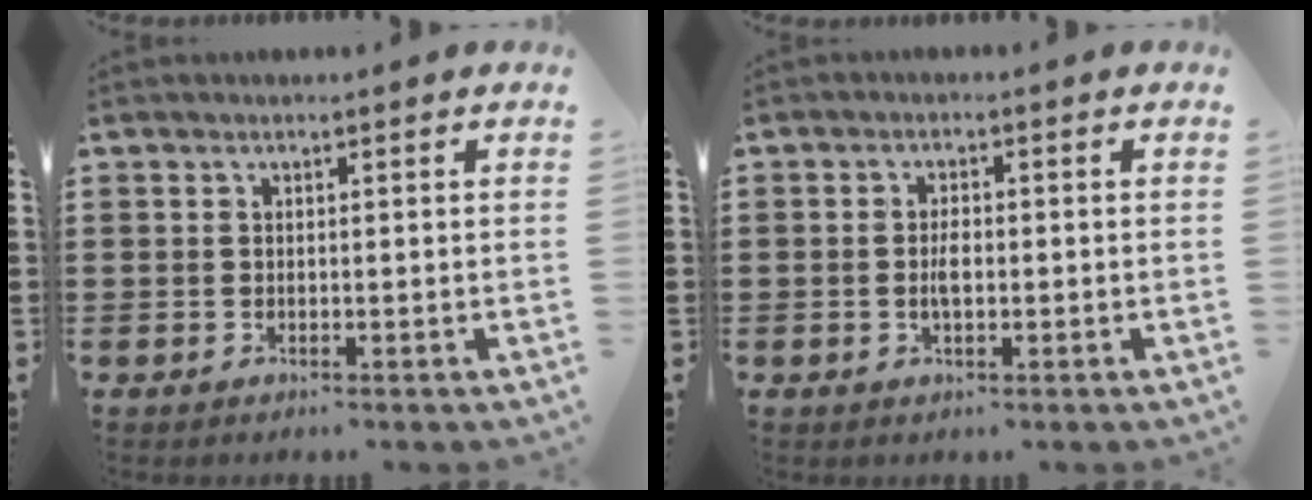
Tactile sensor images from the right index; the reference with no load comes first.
{"total": 2.7, "force": [-0.3, 1.1, 2.5], "torque": [-0.054, -0.003, -0.007]}